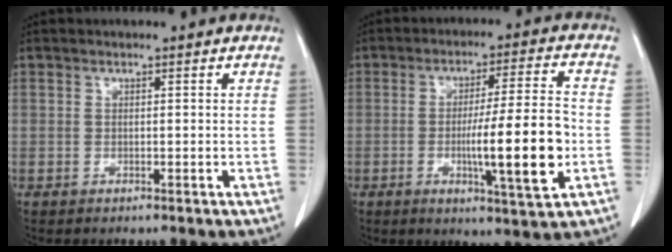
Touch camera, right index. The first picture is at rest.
{"total": 12.6, "force": [-2.6, 0.2, 12.3], "torque": [-0.190, -0.008, -0.041]}